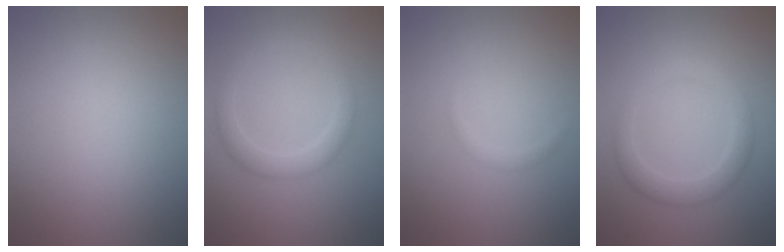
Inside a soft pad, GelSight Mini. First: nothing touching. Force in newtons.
{"total": 2.3, "press": 2.3, "slide": 0.0}
{"total": 0.7, "press": 0.7, "slide": 0.0}
{"total": 2.9, "press": 2.9, "slide": 0.1}